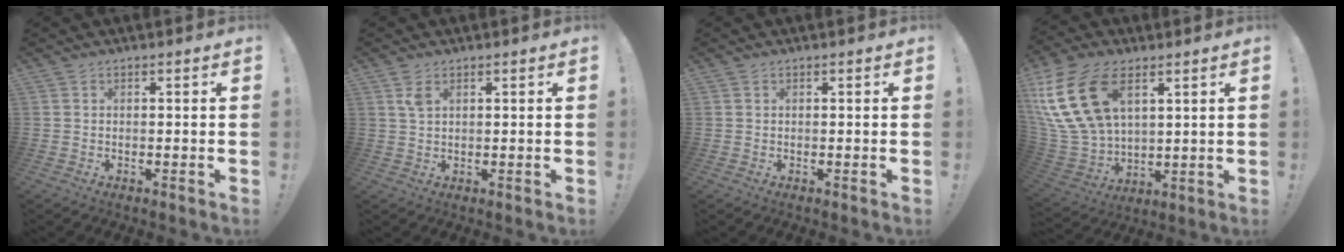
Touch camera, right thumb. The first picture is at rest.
{"total": 2.8, "force": [1.4, 1.3, 1.9], "torque": [-0.031, -0.004, 0.024]}
{"total": 0.0}
{"total": 21.9, "force": [8.5, 13.7, 14.9], "torque": [-0.314, -0.036, 0.158]}